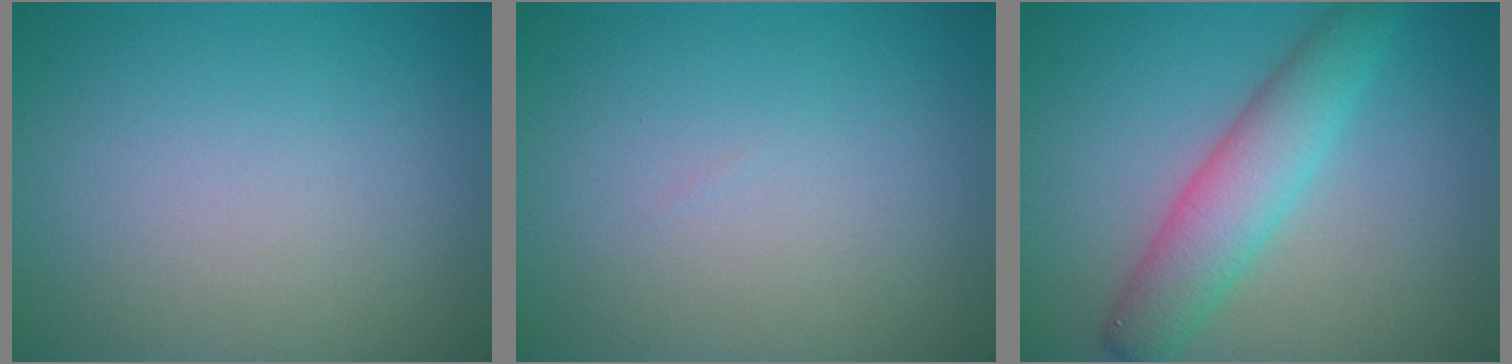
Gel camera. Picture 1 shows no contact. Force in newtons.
{"total": 0.0}
{"total": 4.8, "press": 4.8, "slide": 0.1}